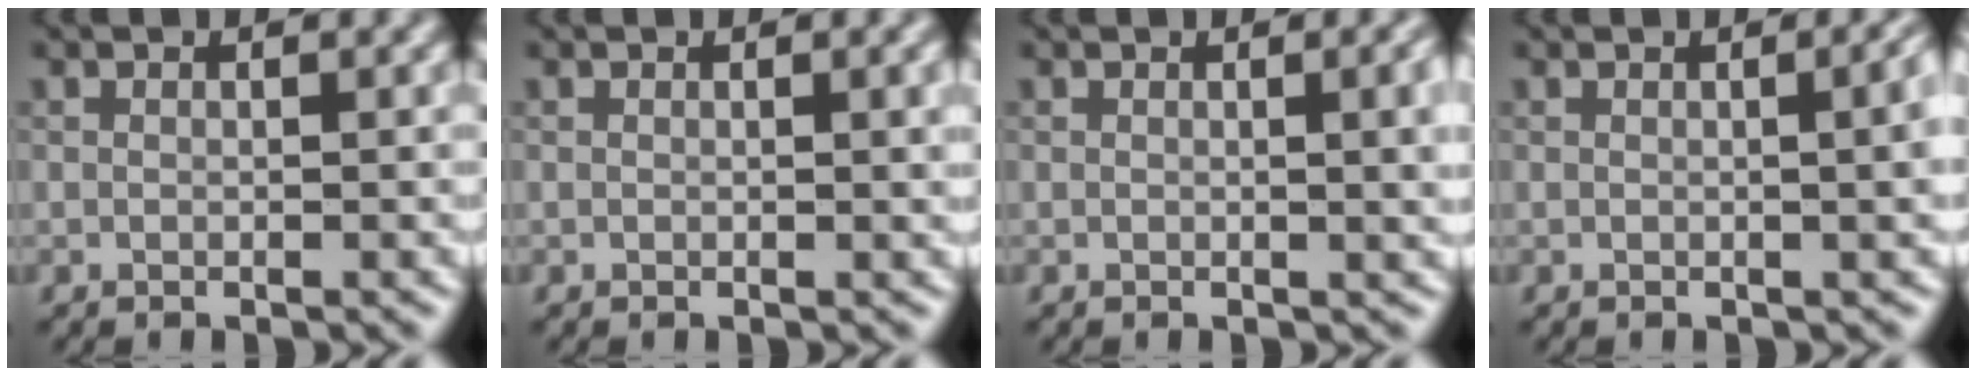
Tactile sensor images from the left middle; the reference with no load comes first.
{"total": 1.6, "force": [0.4, 0.5, 1.5], "torque": [-0.016, 0.003, 0.003]}
{"total": 4.0, "force": [0.4, 1.4, 3.7], "torque": [-0.035, 0.009, 0.004]}
{"total": 5.1, "force": [0.3, 2.3, 4.6], "torque": [-0.024, 0.013, 0.003]}